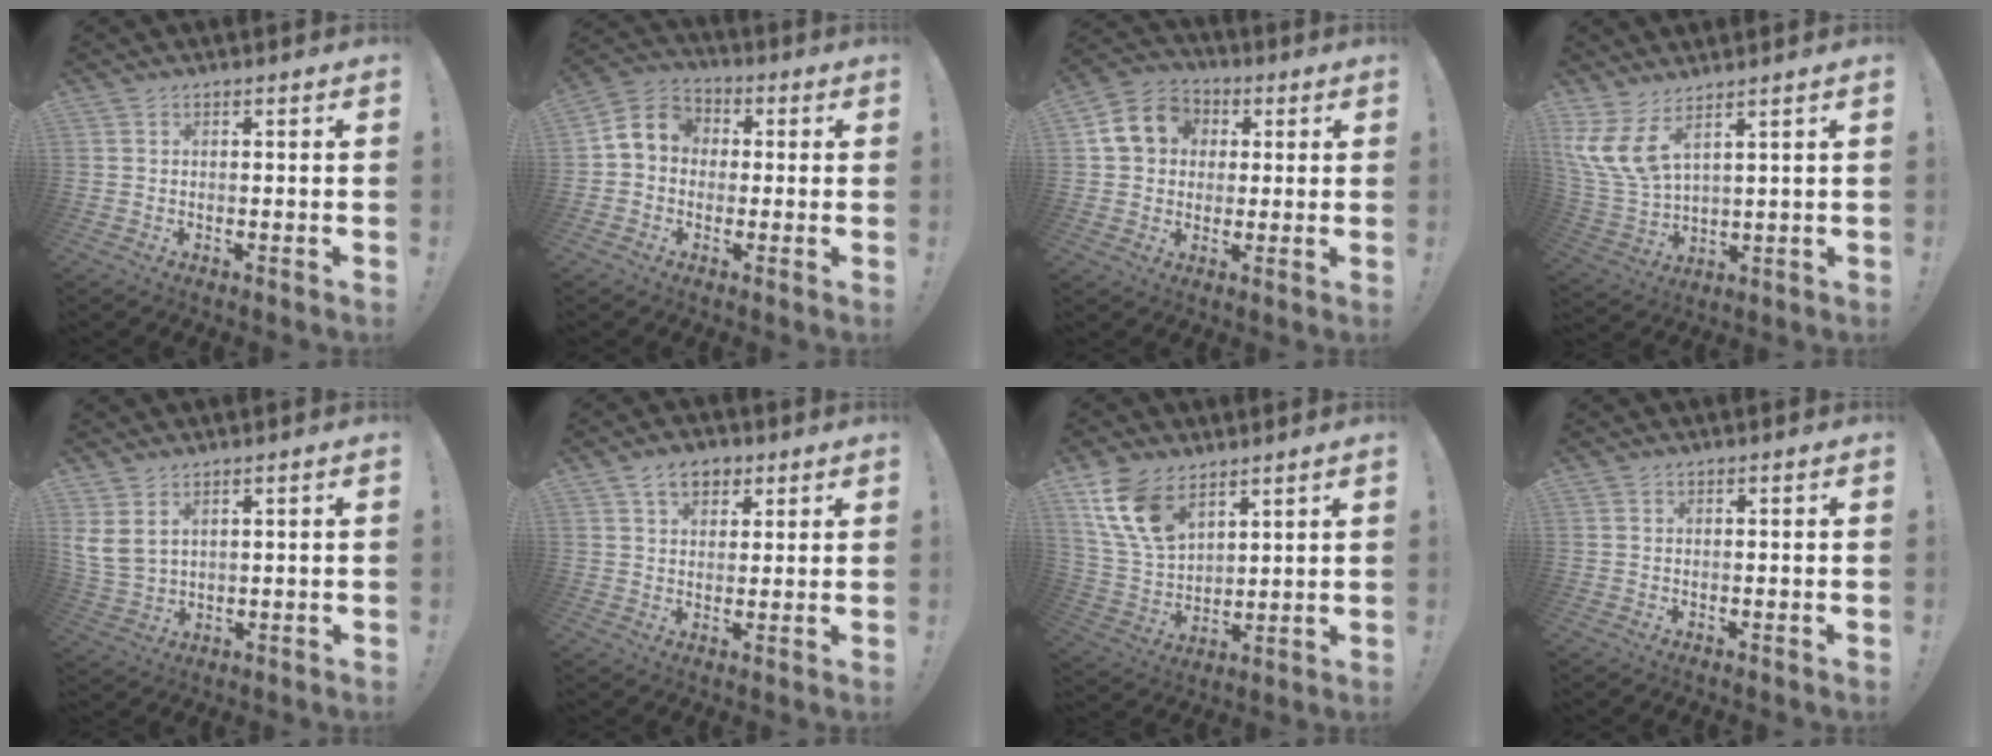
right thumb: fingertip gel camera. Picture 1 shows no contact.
{"total": 7.7, "force": [0.2, 6.8, 3.7], "torque": [-0.056, 0.019, 0.012]}
{"total": 11.7, "force": [2.7, 10.2, 5.1], "torque": [-0.071, 0.007, 0.059]}
{"total": 10.3, "force": [6.2, 4.0, 7.2], "torque": [-0.175, -0.036, 0.121]}
{"total": 6.4, "force": [3.6, 3.7, 3.8], "torque": [-0.089, -0.016, 0.072]}
{"total": 7.1, "force": [3.8, 4.8, 3.6], "torque": [-0.052, -0.005, 0.071]}
{"total": 13.8, "force": [8.4, 8.1, 7.4], "torque": [-0.165, -0.040, 0.164]}
{"total": 0.0}